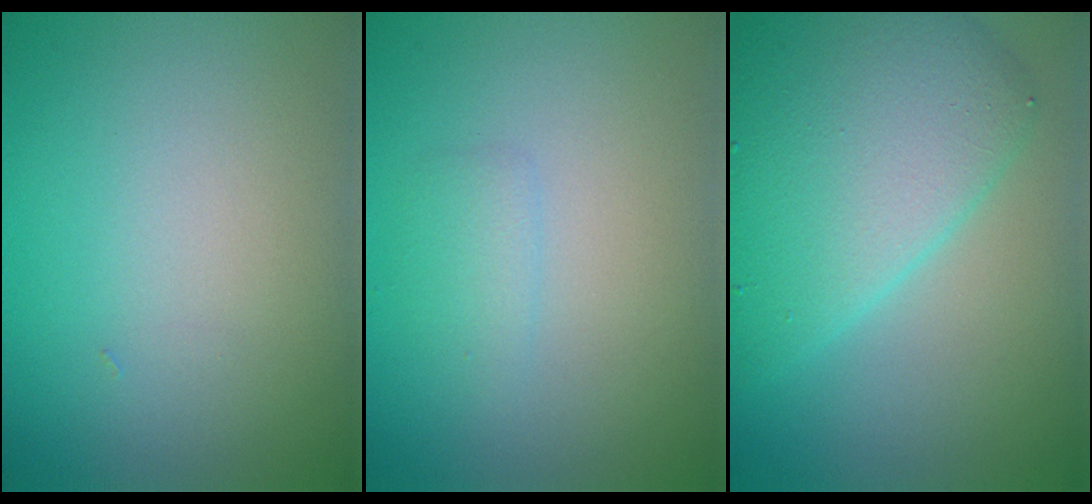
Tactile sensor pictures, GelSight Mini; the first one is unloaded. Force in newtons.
{"total": 1.2, "press": 1.2, "slide": 0.0}
{"total": 7.9, "press": 7.9, "slide": 0.4}